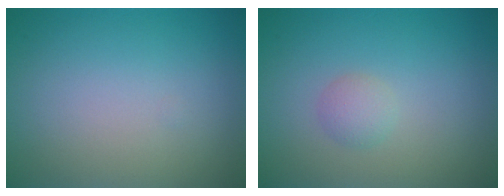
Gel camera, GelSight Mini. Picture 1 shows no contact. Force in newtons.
{"total": 1.3, "press": 1.3, "slide": 0.1}